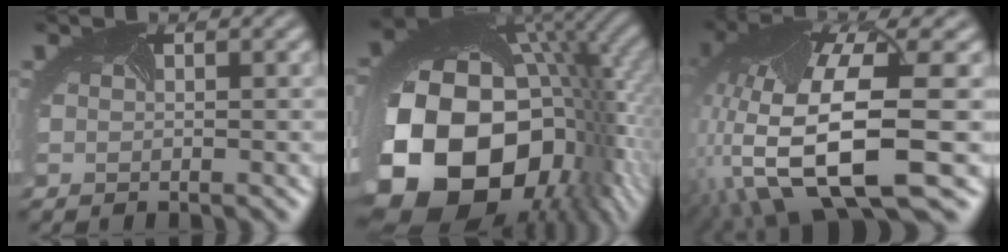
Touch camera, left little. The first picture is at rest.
{"total": 20.2, "force": [-5.9, 14.2, 13.1], "torque": [-0.279, -0.077, -0.069]}
{"total": 14.1, "force": [-2.6, 5.0, 12.9], "torque": [-0.278, -0.026, -0.025]}